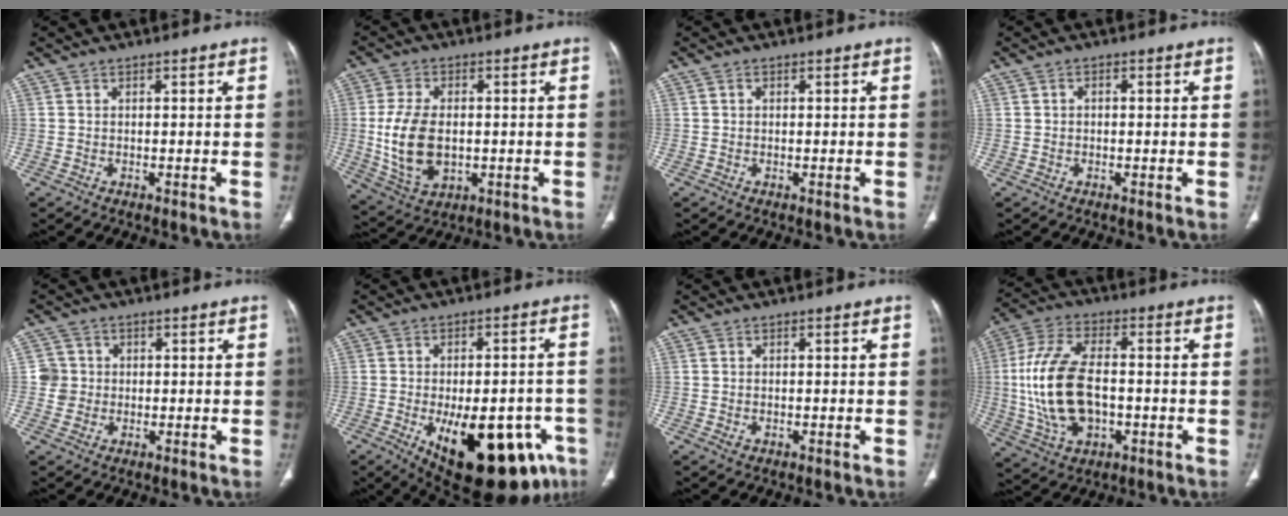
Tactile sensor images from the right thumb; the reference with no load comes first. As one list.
[{"total": 12.1, "force": [-0.6, 7.5, 9.4], "torque": [-0.184, -0.004, 0.001]}, {"total": 0.5, "force": [0.1, 0.4, 0.3], "torque": [-0.001, 0.002, 0.001]}, {"total": 1.0, "force": [0.0, 0.8, 0.6], "torque": [-0.006, 0.004, -0.002]}, {"total": 3.9, "force": [0.1, 3.9, 0.3], "torque": [0.024, 0.008, 0.000]}, {"total": 24.3, "force": [-9.7, 11.1, 19.3], "torque": [-0.209, 0.010, -0.113]}, {"total": 1.0, "force": [-0.3, 0.7, 0.6], "torque": [-0.015, 0.005, -0.001]}, {"total": 17.3, "force": [-1.3, 9.8, 14.2], "torque": [-0.289, 0.016, -0.017]}]